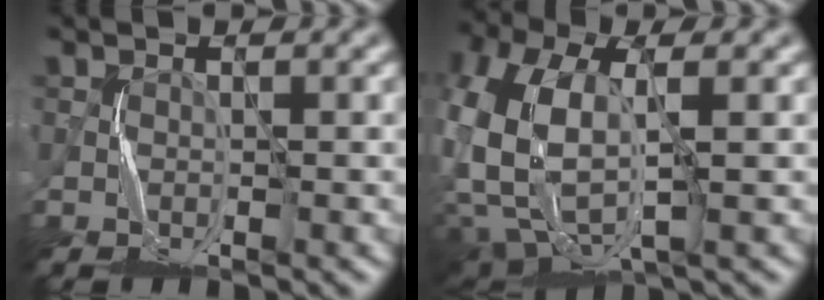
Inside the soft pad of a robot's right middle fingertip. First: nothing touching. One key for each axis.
{"total": 10.3, "fx": -0.6, "fy": 6.3, "fz": 8.1, "tx": -0.226, "ty": -0.017, "tz": -0.003}